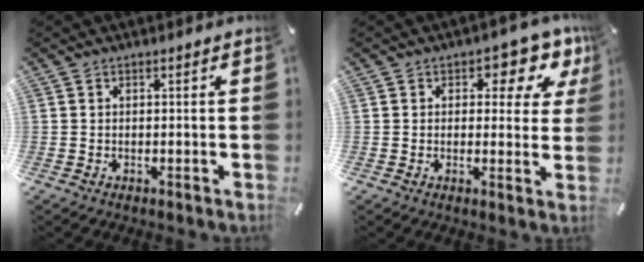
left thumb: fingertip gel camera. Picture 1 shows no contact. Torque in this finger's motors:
{"motor_torque": [1.24, 1.40, 0.57, -0.82, 0.19]}